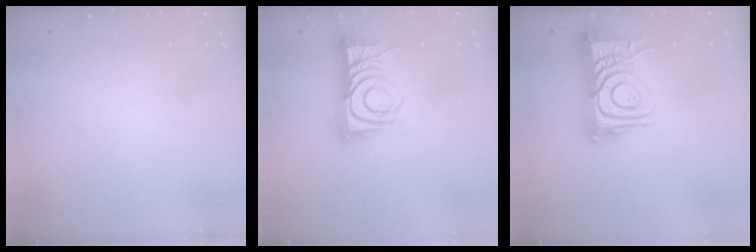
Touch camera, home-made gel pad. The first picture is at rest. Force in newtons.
{"total": 11.9, "press": 11.9, "slide": 0.6}
{"total": 14.3, "press": 14.2, "slide": 1.6}